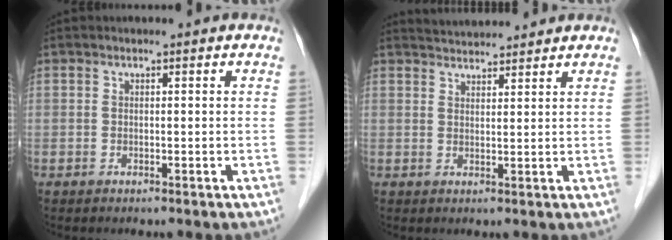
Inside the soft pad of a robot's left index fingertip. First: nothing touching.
{"total": 4.9, "force": [4.9, 0.4, 0.6], "torque": [-0.016, 0.028, 0.077]}